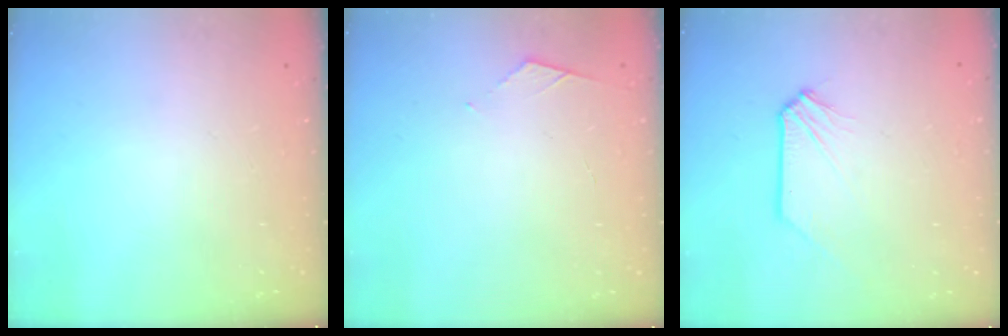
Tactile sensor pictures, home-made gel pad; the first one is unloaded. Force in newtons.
{"total": 3.6, "press": 3.5, "slide": 0.5}
{"total": 0.0}